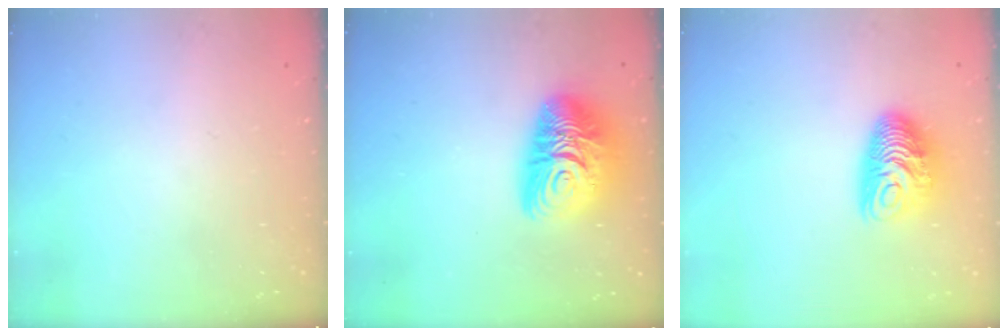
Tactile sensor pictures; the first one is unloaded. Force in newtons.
{"total": 14.8, "press": 14.7, "slide": 1.5}
{"total": 10.3, "press": 10.3, "slide": 0.5}